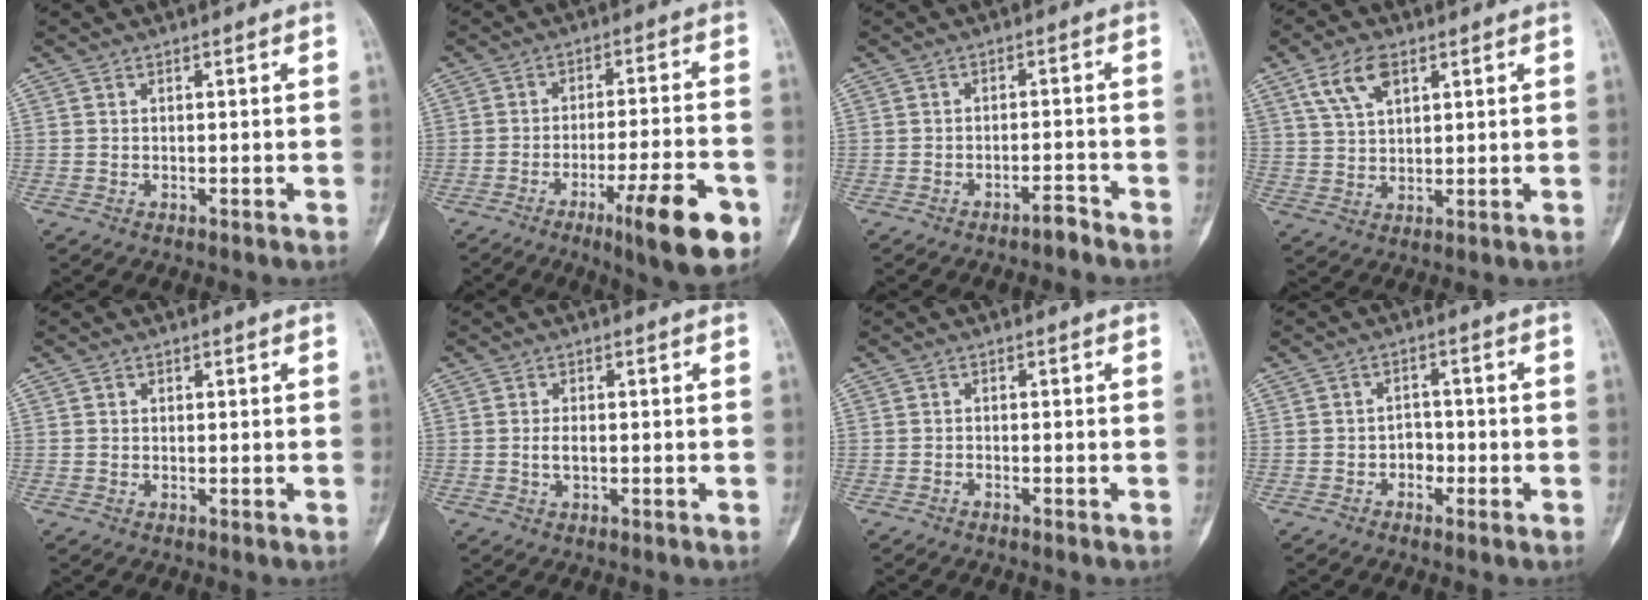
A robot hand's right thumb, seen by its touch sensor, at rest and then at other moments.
{"total": 13.8, "force": [-6.6, 2.4, 11.9], "torque": [-0.176, 0.016, -0.094]}
{"total": 2.3, "force": [-2.0, 0.5, 1.1], "torque": [-0.018, 0.019, -0.033]}
{"total": 7.4, "force": [3.8, 3.9, 5.0], "torque": [-0.086, -0.009, 0.075]}
{"total": 0.5, "force": [0.2, 0.5, 0.1], "torque": [0.001, 0.001, 0.002]}
{"total": 2.0, "force": [-0.2, 1.0, 1.7], "torque": [-0.028, 0.002, -0.006]}
{"total": 0.6, "force": [-0.5, 0.1, 0.2], "torque": [-0.010, 0.003, -0.010]}
{"total": 2.9, "force": [-1.2, 2.2, 1.4], "torque": [-0.001, 0.010, -0.025]}